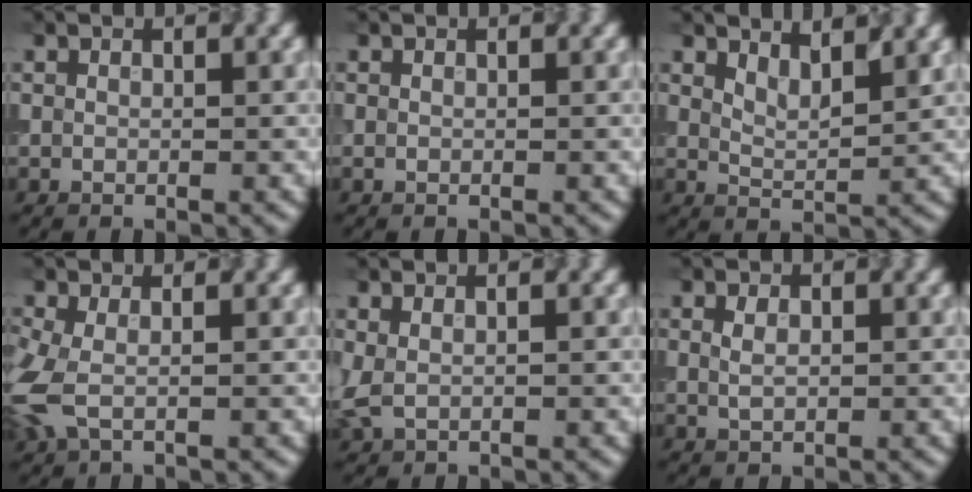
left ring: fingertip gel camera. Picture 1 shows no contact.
{"total": 0.0}
{"total": 2.8, "force": [2.3, 0.7, 1.5], "torque": [-0.023, -0.003, 0.042]}
{"total": 3.3, "force": [-0.3, 1.7, 2.8], "torque": [-0.084, -0.004, -0.011]}
{"total": 1.3, "force": [0.5, 0.6, 1.1], "torque": [-0.025, 0.003, 0.010]}
{"total": 1.4, "force": [0.3, 0.8, 1.1], "torque": [-0.024, -0.001, 0.008]}